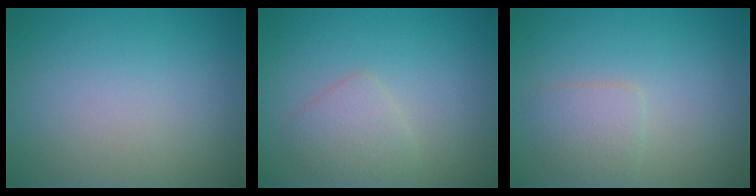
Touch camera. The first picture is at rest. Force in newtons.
{"total": 2.2, "press": 2.2, "slide": 0.2}
{"total": 2.1, "press": 2.1, "slide": 0.0}